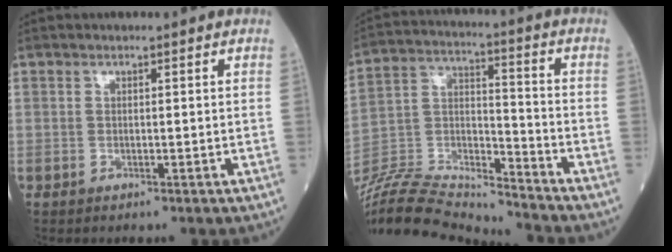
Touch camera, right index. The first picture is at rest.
{"total": 20.5, "force": [-19.9, 0.7, 5.0], "torque": [-0.113, 0.009, -0.347]}